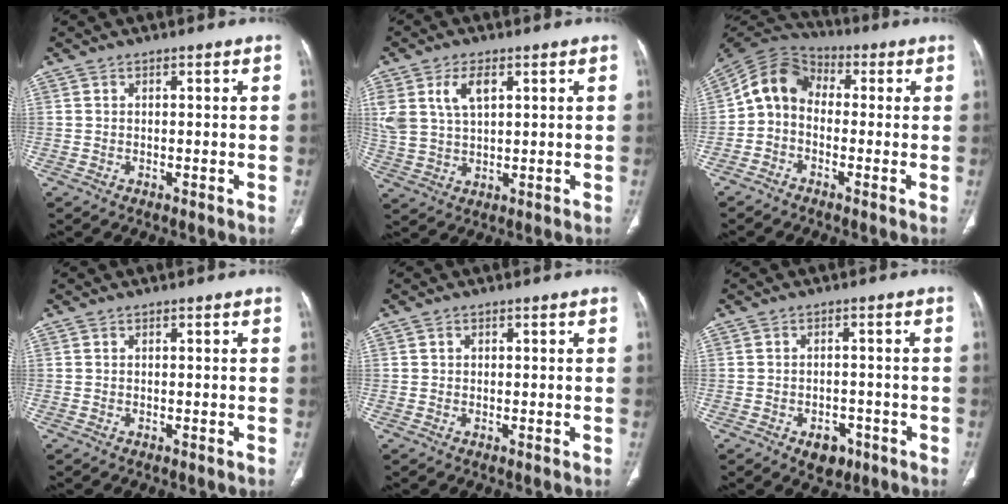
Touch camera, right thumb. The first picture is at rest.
{"total": 8.8, "force": [3.5, 4.9, 6.4], "torque": [-0.135, -0.003, 0.075]}
{"total": 9.0, "force": [-0.7, 7.1, 5.6], "torque": [-0.092, 0.037, -0.034]}
{"total": 0.0}
{"total": 0.6, "force": [0.2, 0.5, 0.2], "torque": [0.001, 0.002, 0.003]}
{"total": 4.7, "force": [-2.4, 3.2, 2.4], "torque": [-0.015, 0.012, -0.027]}